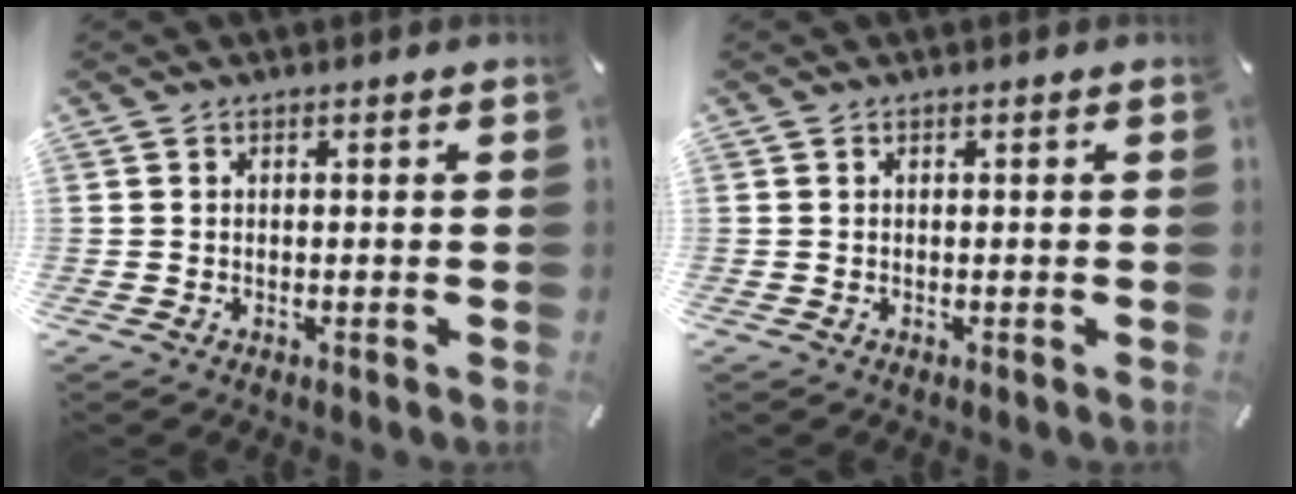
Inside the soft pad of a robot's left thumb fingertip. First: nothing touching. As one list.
[{"total": 0.0}]